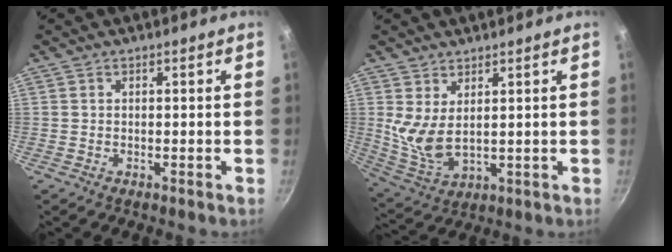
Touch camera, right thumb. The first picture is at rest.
{"total": 7.4, "force": [2.7, 3.4, 6.0], "torque": [-0.115, -0.035, 0.064]}